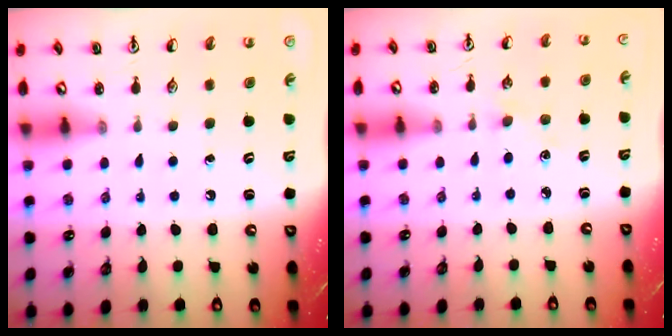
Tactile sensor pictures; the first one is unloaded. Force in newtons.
{"total": 1.9, "press": 1.8, "slide": 0.3}